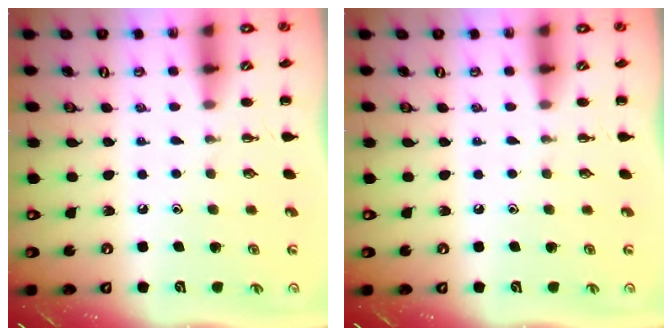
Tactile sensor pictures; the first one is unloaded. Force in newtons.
{"total": 0.0}